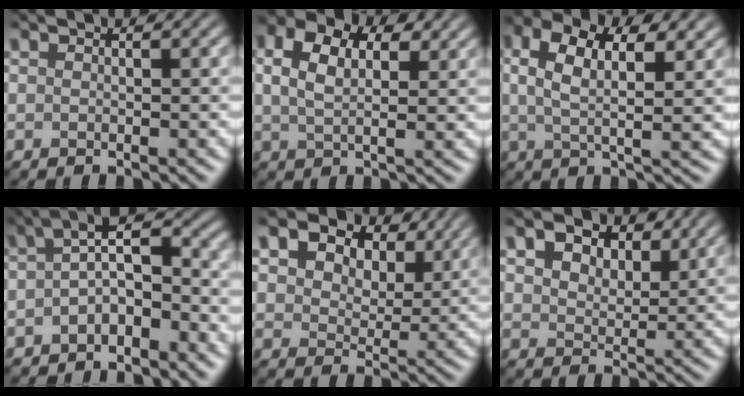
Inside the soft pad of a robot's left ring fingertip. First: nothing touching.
{"total": 6.7, "force": [2.8, 4.0, 4.7], "torque": [-0.100, 0.016, 0.033]}
{"total": 6.6, "force": [2.3, 2.9, 5.4], "torque": [-0.105, 0.005, 0.032]}
{"total": 4.7, "force": [-1.6, 2.0, 4.0], "torque": [-0.060, 0.016, -0.039]}
{"total": 11.3, "force": [6.6, 6.4, 6.5], "torque": [-0.110, 0.011, 0.099]}
{"total": 5.9, "force": [3.5, 3.3, 3.4], "torque": [-0.059, 0.009, 0.047]}